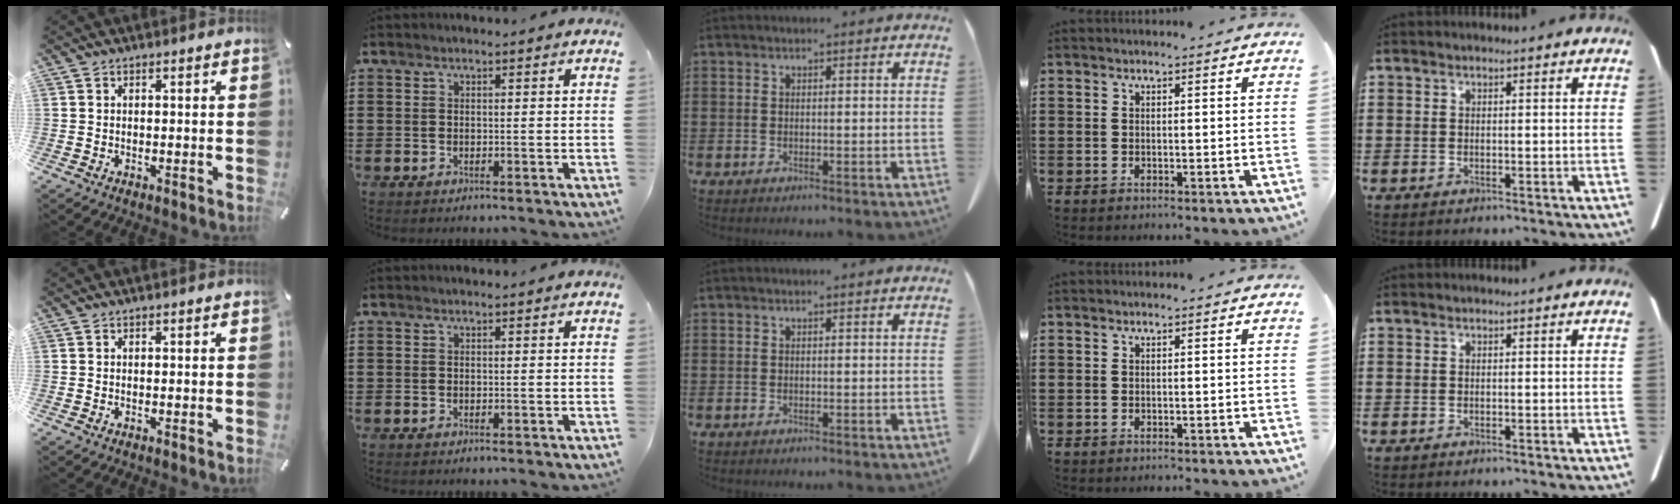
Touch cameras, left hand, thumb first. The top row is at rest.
{"ring": {"total": 0.5, "force": [-0.5, 0.0, 0.1], "torque": [-0.004, -0.003, -0.010]}}